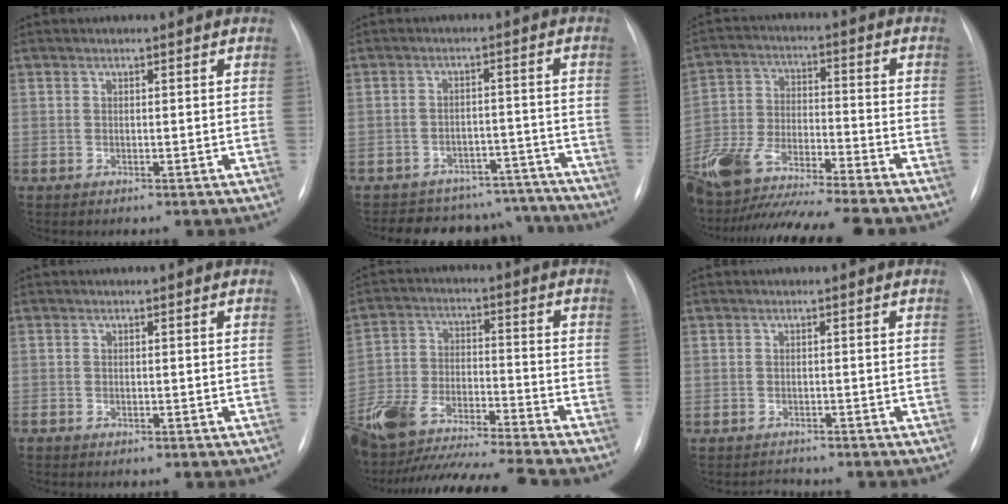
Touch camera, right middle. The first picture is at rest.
{"total": 14.8, "force": [-13.6, 5.5, 1.8], "torque": [-0.012, 0.038, -0.162]}
{"total": 19.3, "force": [-16.9, 1.2, 9.3], "torque": [-0.212, -0.018, -0.300]}
{"total": 1.0, "force": [-0.8, 0.5, 0.5], "torque": [-0.009, -0.001, -0.008]}
{"total": 21.1, "force": [-19.1, 1.1, 8.8], "torque": [-0.203, -0.020, -0.324]}
{"total": 1.5, "force": [-1.3, 0.6, -0.6], "torque": [0.005, -0.004, -0.021]}